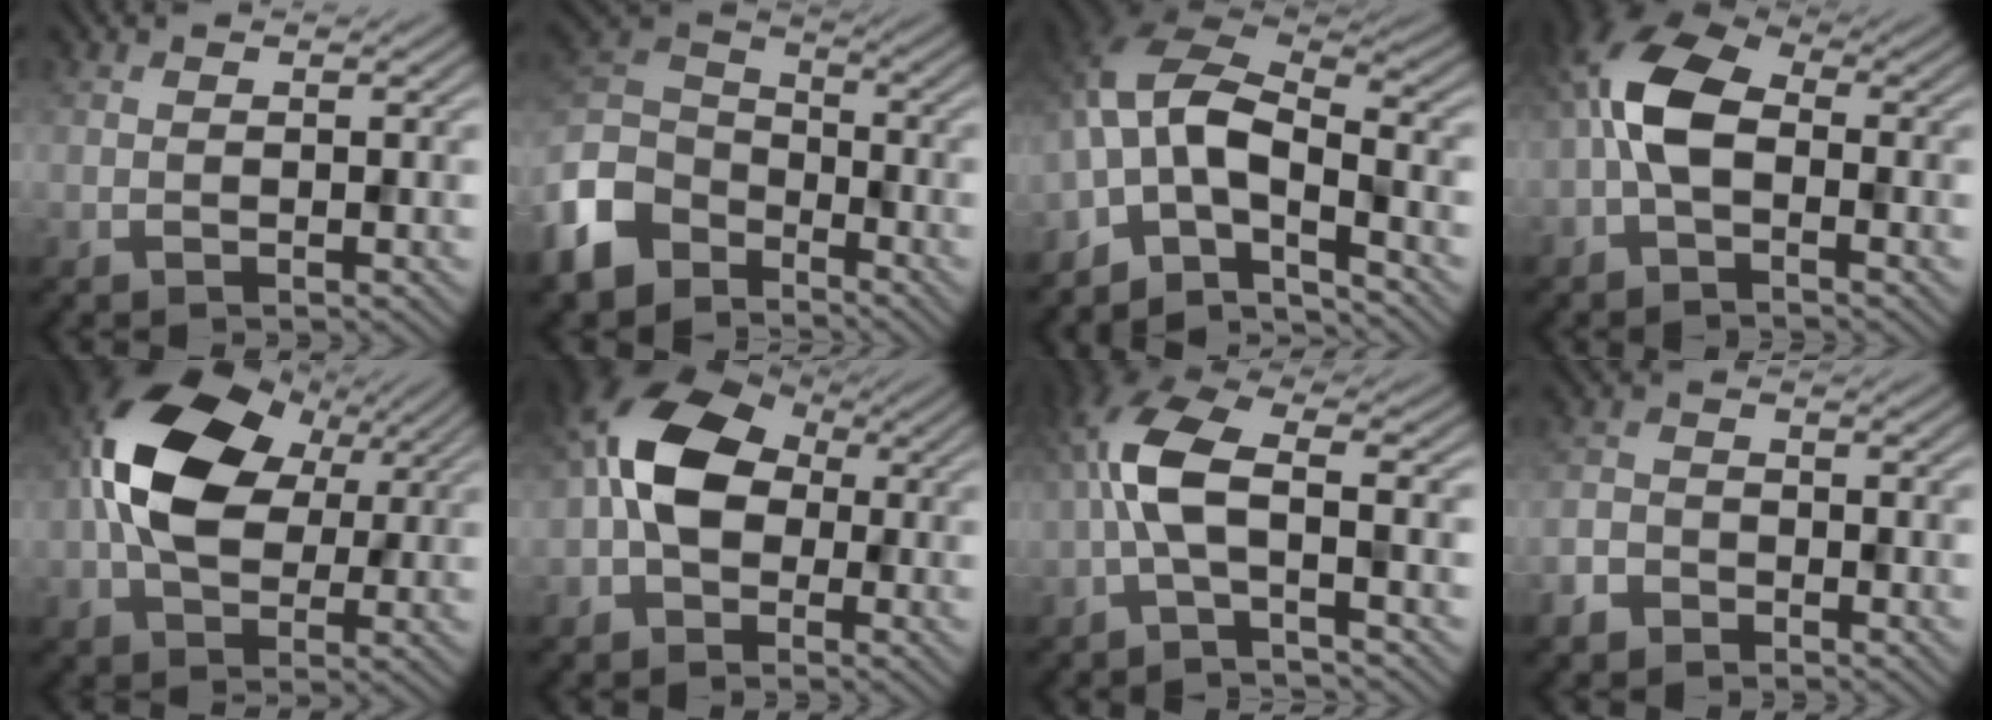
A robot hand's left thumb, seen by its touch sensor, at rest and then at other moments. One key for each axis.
{"total": 11.4, "fx": -7.2, "fy": 7.2, "fz": 4.9, "tx": -0.145, "ty": -0.013, "tz": -0.166}
{"total": 9.6, "fx": -4.8, "fy": 4.1, "fz": 7.2, "tx": -0.144, "ty": 0.001, "tz": -0.112}
{"total": 7.3, "fx": -1.1, "fy": 4.0, "fz": 6.0, "tx": -0.133, "ty": 0.019, "tz": -0.039}
{"total": 13.5, "fx": 2.8, "fy": 8.8, "fz": 9.9, "tx": -0.218, "ty": 0.011, "tz": 0.049}
{"total": 9.6, "fx": -0.4, "fy": 6.7, "fz": 6.8, "tx": -0.155, "ty": 0.019, "tz": -0.030}
{"total": 6.5, "fx": -1.8, "fy": 2.1, "fz": 5.8, "tx": -0.133, "ty": 0.014, "tz": -0.047}
{"total": 3.2, "fx": -2.5, "fy": 1.8, "fz": 0.8, "tx": -0.023, "ty": -0.004, "tz": -0.059}